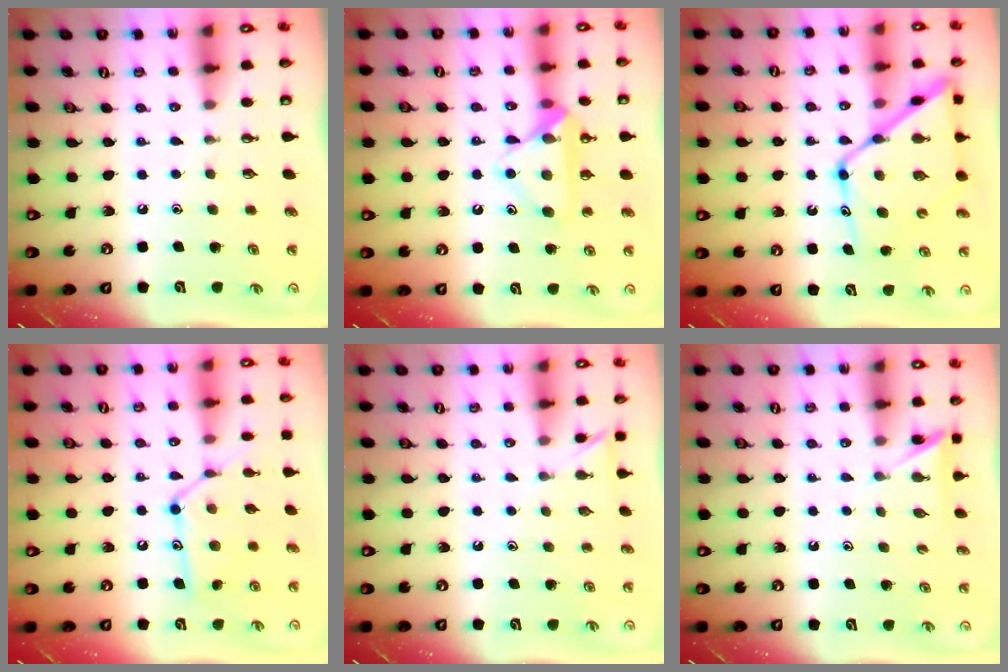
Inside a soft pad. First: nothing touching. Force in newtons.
{"total": 12.7, "press": 12.6, "slide": 0.8}
{"total": 16.5, "press": 16.5, "slide": 1.6}
{"total": 13.8, "press": 13.8, "slide": 0.7}
{"total": 3.8, "press": 3.8, "slide": 0.5}
{"total": 3.7, "press": 3.7, "slide": 0.3}